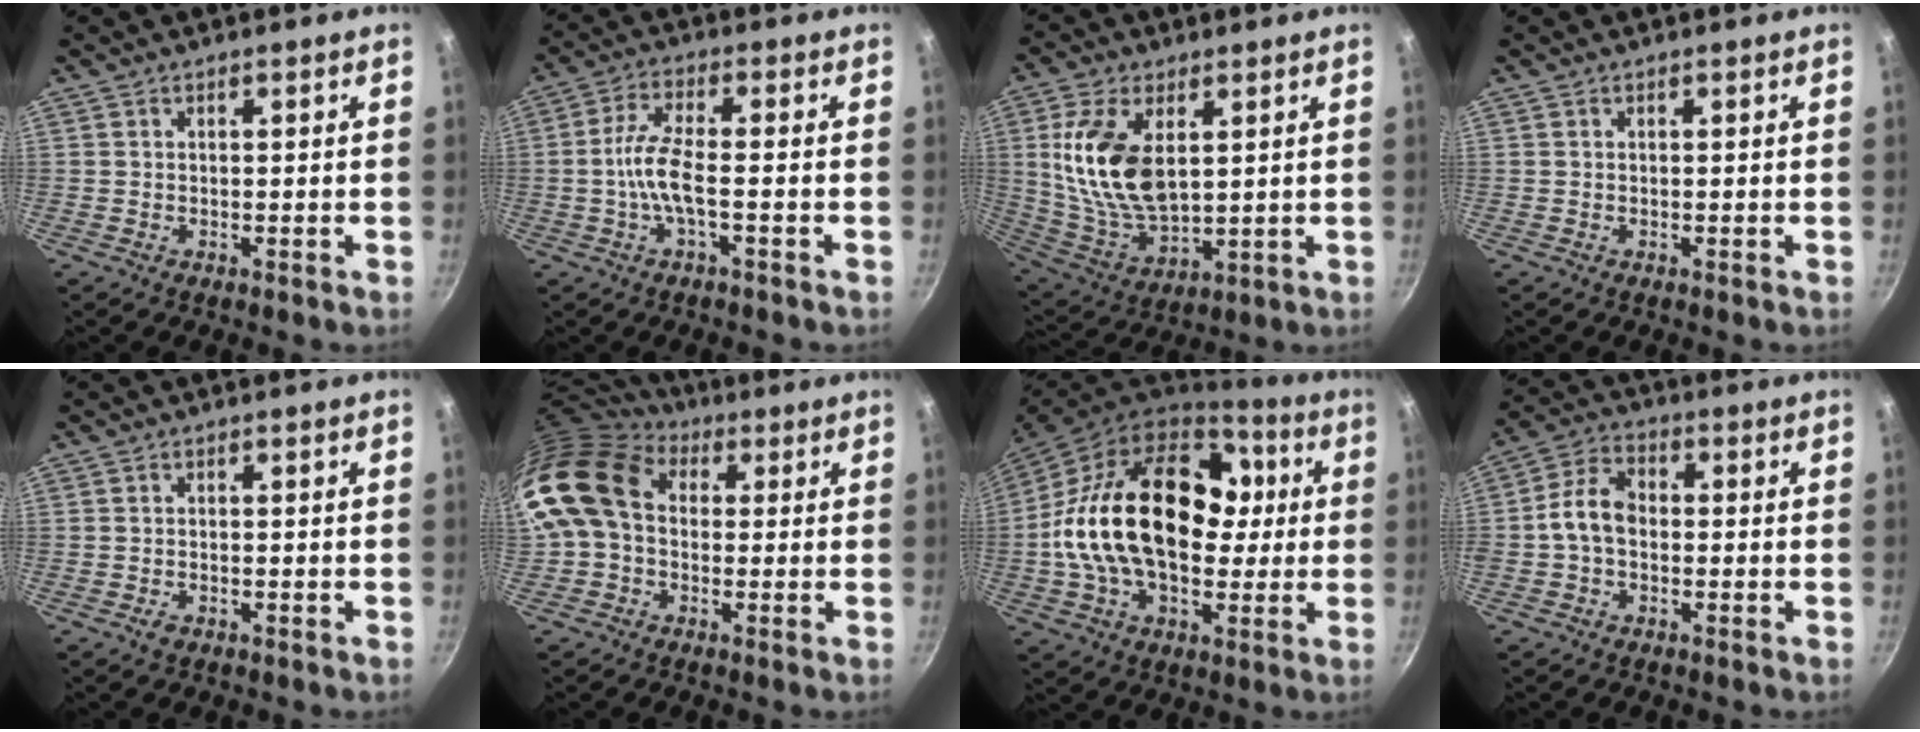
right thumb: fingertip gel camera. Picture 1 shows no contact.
{"total": 6.9, "force": [-1.7, 1.9, 6.4], "torque": [-0.143, 0.018, -0.043]}
{"total": 16.3, "force": [3.6, 9.0, 13.1], "torque": [-0.243, -0.022, 0.082]}
{"total": 0.0}
{"total": 1.4, "force": [-0.8, 0.8, 0.8], "torque": [-0.017, 0.004, -0.013]}
{"total": 14.6, "force": [1.1, 11.1, 9.4], "torque": [-0.165, 0.028, 0.001]}
{"total": 28.5, "force": [2.0, 18.6, 21.6], "torque": [-0.352, 0.038, 0.028]}
{"total": 7.5, "force": [-0.8, 5.2, 5.3], "torque": [-0.091, 0.028, -0.030]}